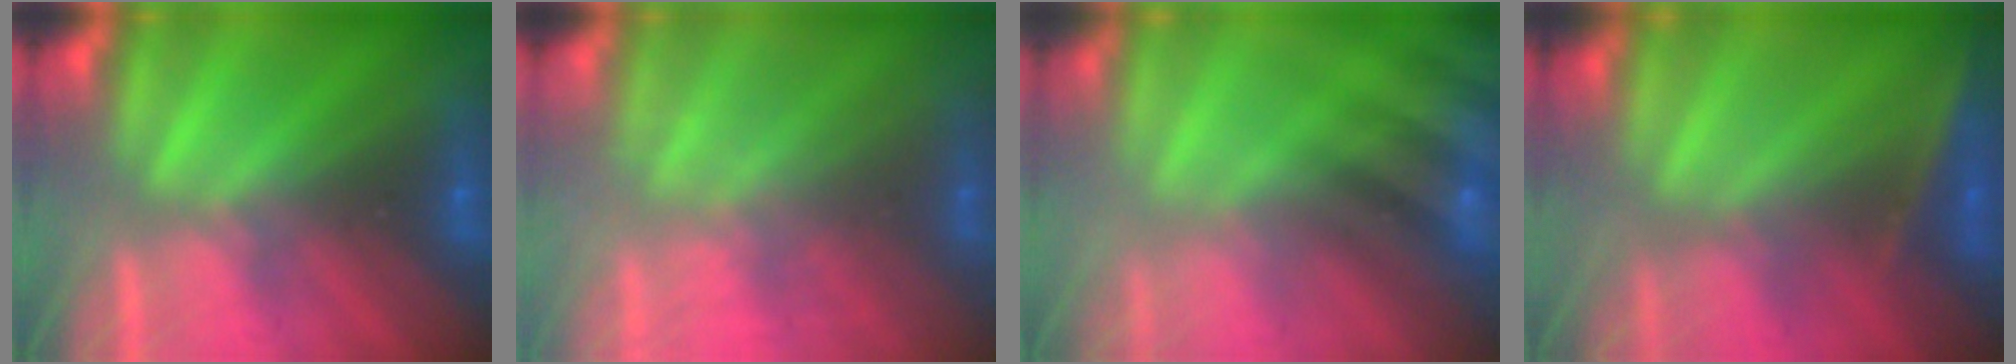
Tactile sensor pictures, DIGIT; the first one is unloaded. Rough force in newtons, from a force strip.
{"total": 2.1}
{"total": 5.9}
{"total": 2.8}